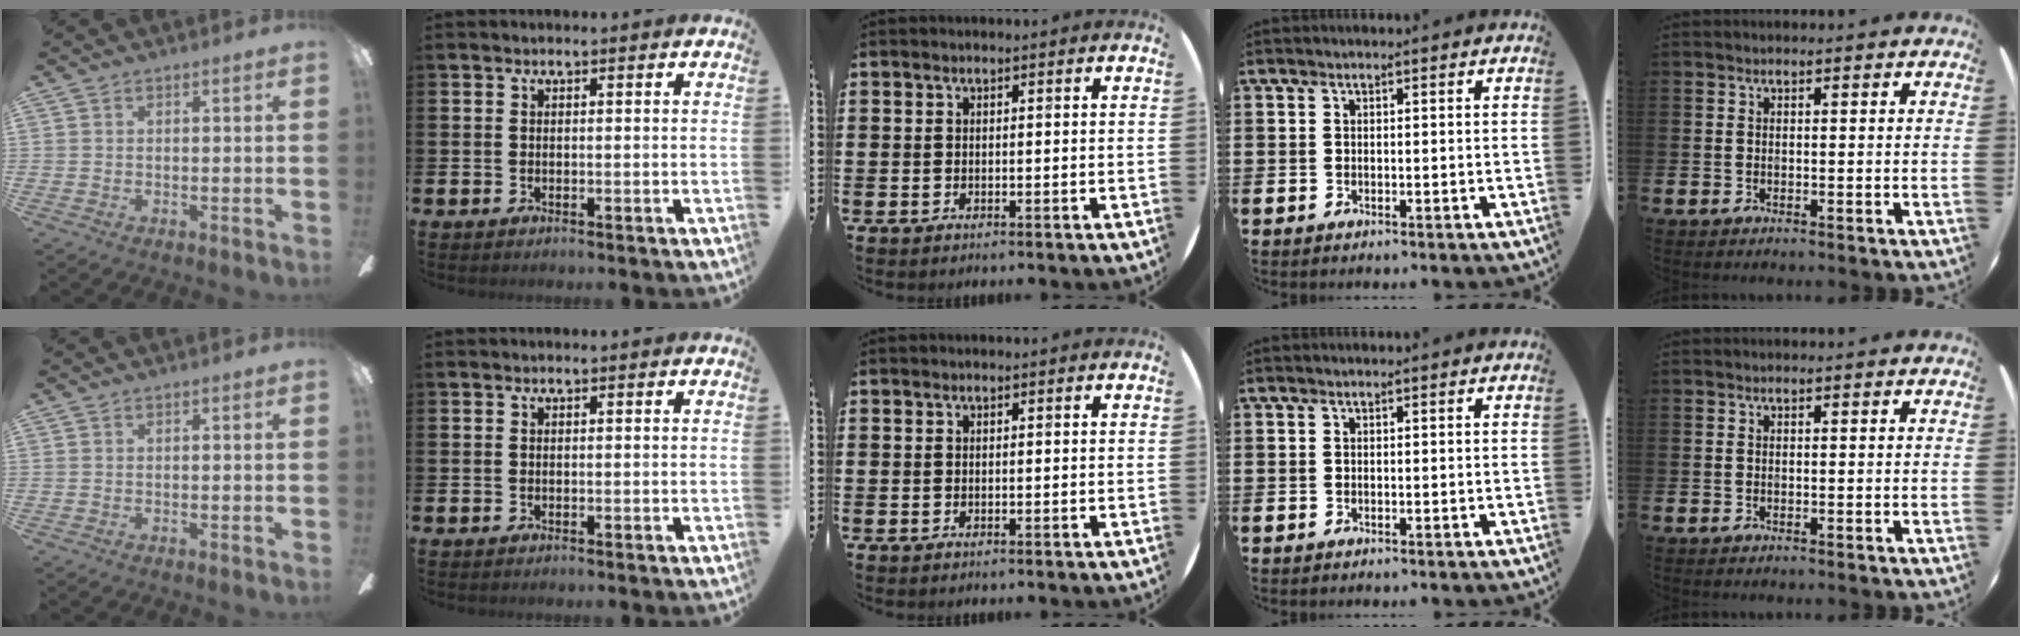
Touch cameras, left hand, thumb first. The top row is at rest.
{}